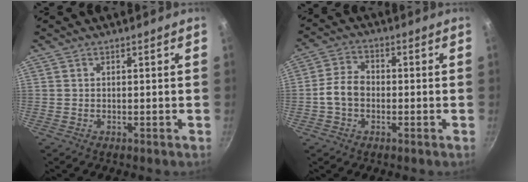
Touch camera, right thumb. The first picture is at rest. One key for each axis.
{"total": 5.9, "fx": -1.2, "fy": 4.4, "fz": 3.8, "tx": -0.056, "ty": 0.026, "tz": -0.031}